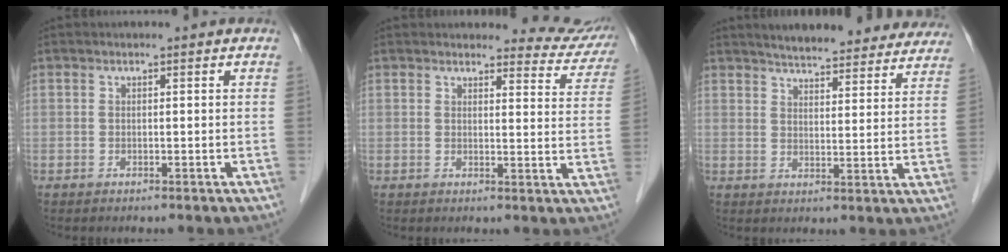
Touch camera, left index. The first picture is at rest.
{"total": 8.7, "force": [8.5, 1.8, 0.1], "torque": [0.028, -0.035, 0.070]}
{"total": 21.5, "force": [19.5, 4.5, 7.7], "torque": [-0.099, -0.008, 0.236]}